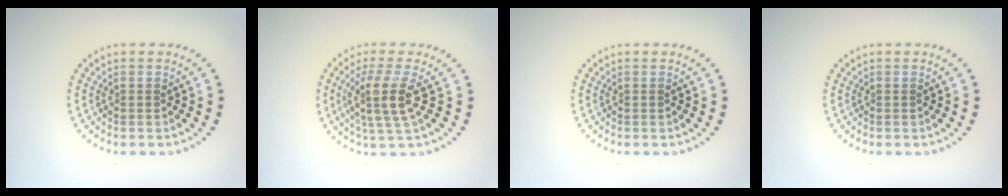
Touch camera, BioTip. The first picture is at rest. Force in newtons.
{"total": 3.8, "press": 3.1, "slide": 2.3}
{"total": 0.0}
{"total": 0.0}